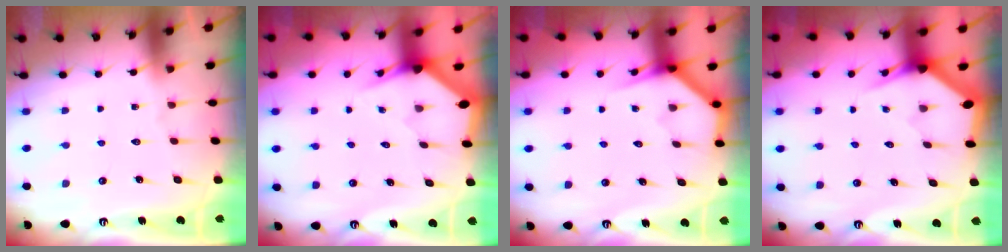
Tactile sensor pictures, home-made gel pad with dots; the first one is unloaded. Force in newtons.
{"total": 2.9, "press": 2.9, "slide": 0.1}
{"total": 4.0, "press": 3.9, "slide": 0.2}
{"total": 3.0, "press": 3.0, "slide": 0.1}